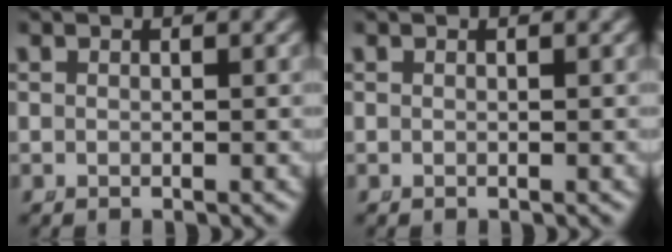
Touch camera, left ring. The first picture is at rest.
{"total": 0.0}